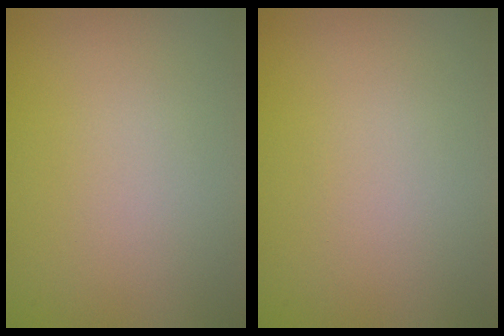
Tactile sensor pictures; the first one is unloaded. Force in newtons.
{"total": 0.0}